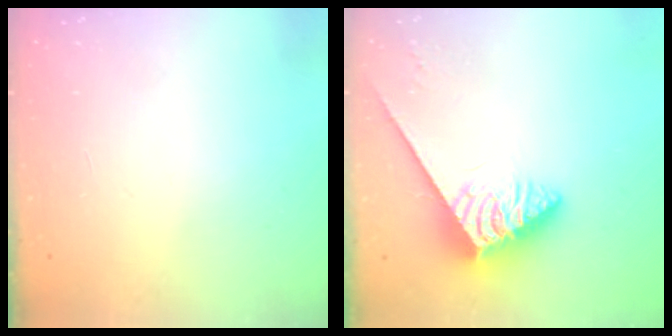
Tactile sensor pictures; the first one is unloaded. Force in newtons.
{"total": 4.0, "press": 4.0, "slide": 0.5}